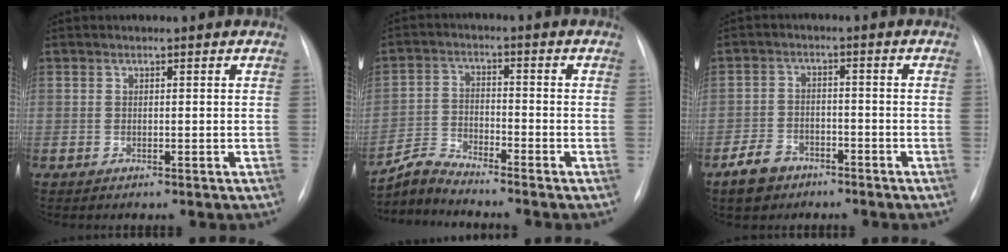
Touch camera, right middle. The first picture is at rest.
{"total": 4.9, "force": [-4.8, -0.7, -0.3], "torque": [-0.005, -0.014, -0.094]}
{"total": 4.6, "force": [-3.2, 3.0, 1.4], "torque": [-0.034, 0.005, -0.053]}